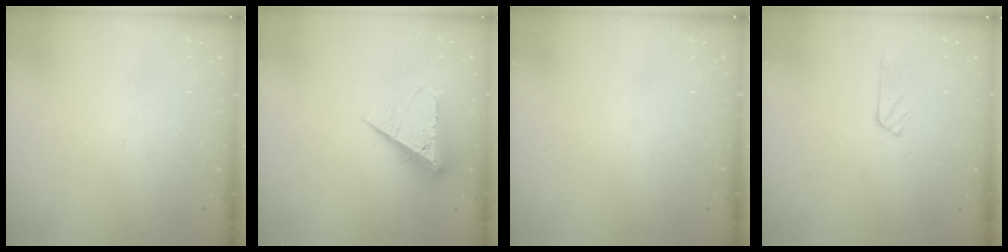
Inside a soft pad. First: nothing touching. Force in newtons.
{"total": 8.2, "press": 8.2, "slide": 0.9}
{"total": 0.0}
{"total": 3.1, "press": 3.1, "slide": 0.4}